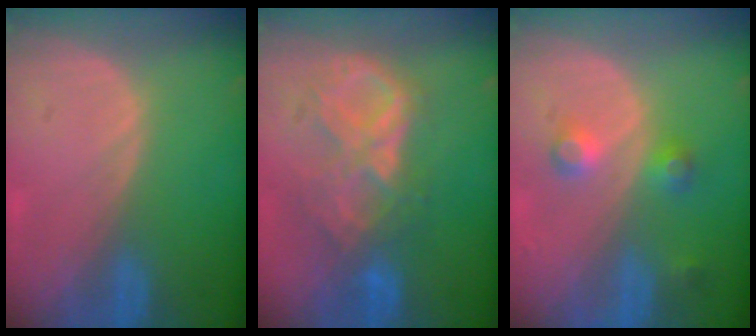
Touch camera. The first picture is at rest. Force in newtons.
{"total": 8.8, "press": 7.6, "slide": 4.3}
{"total": 3.7, "press": 3.7, "slide": 0.5}